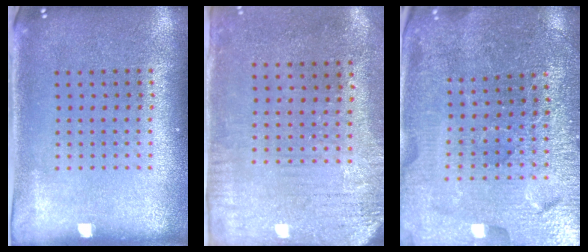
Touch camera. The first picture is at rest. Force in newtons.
{"total": 3.1, "press": 2.5, "slide": 1.8}
{"total": 3.6, "press": 3.6, "slide": 0.5}